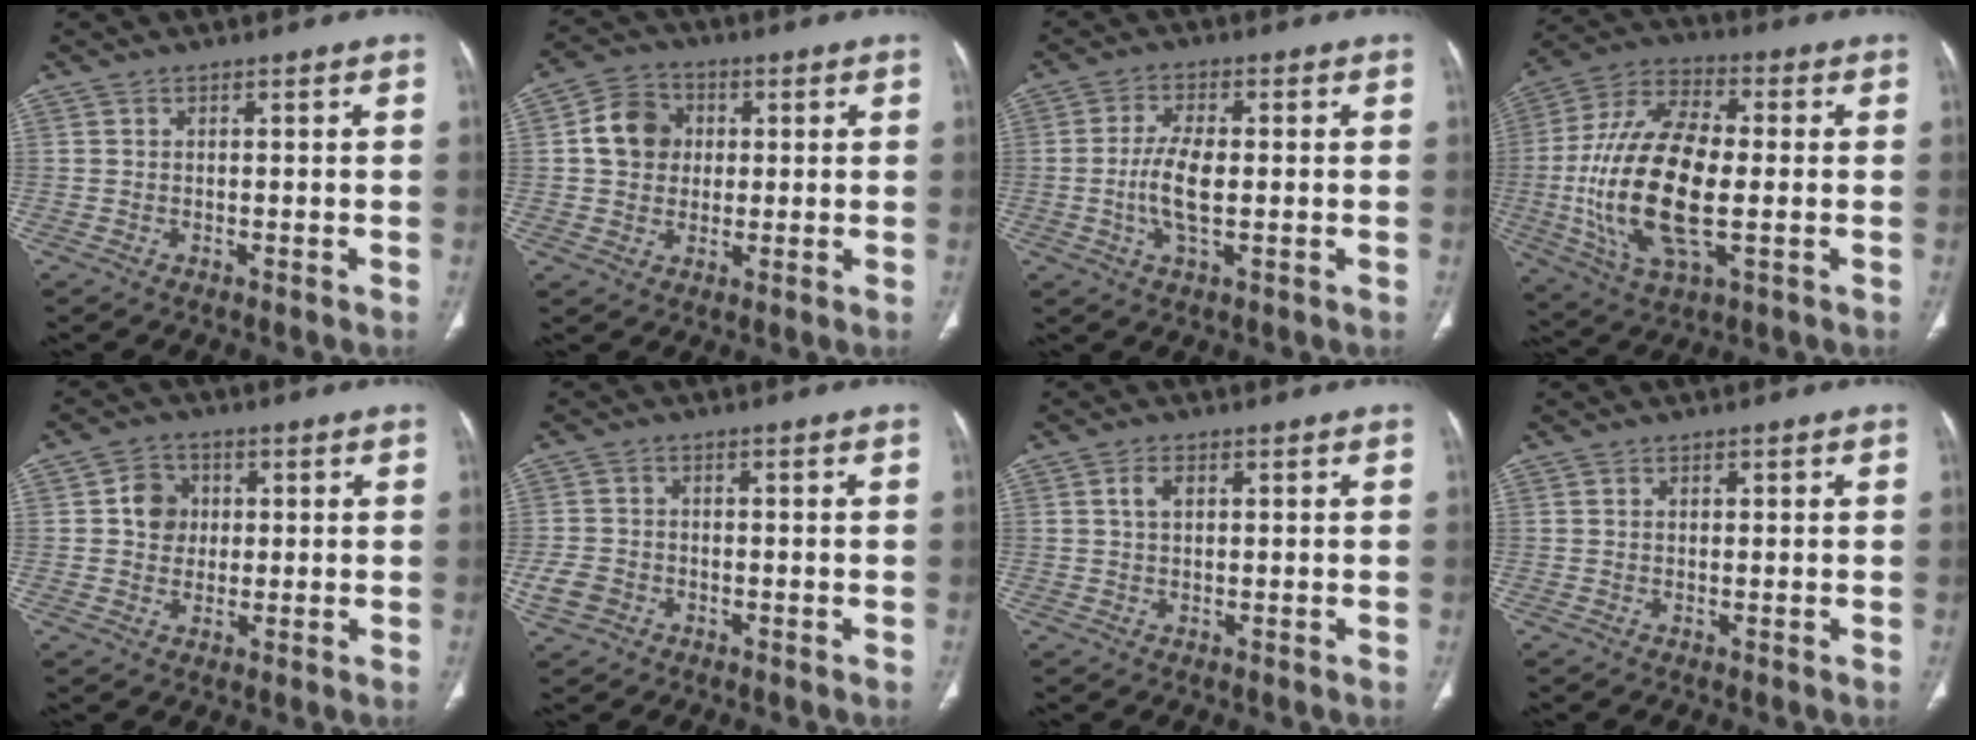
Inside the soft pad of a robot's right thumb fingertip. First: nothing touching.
{"total": 8.7, "force": [1.2, 7.5, 4.3], "torque": [-0.054, 0.007, 0.013]}
{"total": 7.0, "force": [-0.5, 2.8, 6.4], "torque": [-0.135, 0.001, -0.012]}
{"total": 21.7, "force": [-1.9, 9.9, 19.2], "torque": [-0.394, 0.010, -0.032]}
{"total": 5.7, "force": [0.9, 5.1, 2.5], "torque": [-0.014, 0.003, 0.010]}
{"total": 4.4, "force": [-1.7, 3.6, 2.0], "torque": [-0.042, 0.014, -0.029]}
{"total": 2.5, "force": [0.7, 1.5, 1.8], "torque": [-0.032, 0.004, 0.012]}
{"total": 0.7, "force": [0.2, 0.5, 0.4], "torque": [-0.004, 0.000, 0.004]}